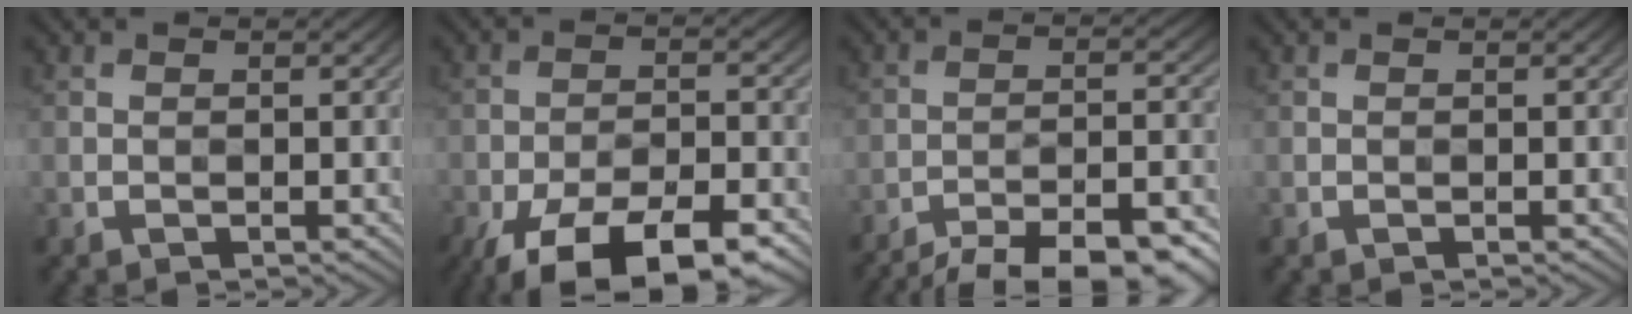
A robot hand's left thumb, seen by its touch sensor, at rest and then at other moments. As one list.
[{"total": 16.1, "force": [-11.1, 6.3, 9.9], "torque": [-0.169, -0.032, -0.172]}, {"total": 14.6, "force": [-12.2, 3.8, 7.1], "torque": [-0.111, -0.005, -0.167]}, {"total": 0.0}]